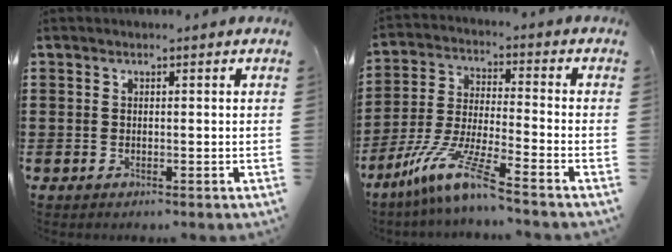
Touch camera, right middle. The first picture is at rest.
{"total": 10.1, "force": [-7.7, 0.1, 6.6], "torque": [-0.155, -0.013, -0.161]}